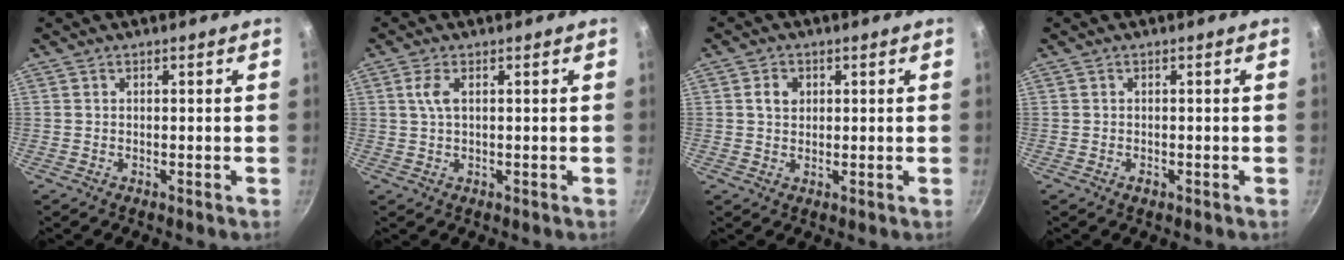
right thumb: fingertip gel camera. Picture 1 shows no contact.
{"total": 3.0, "force": [0.8, 1.3, 2.6], "torque": [-0.057, 0.003, 0.017]}
{"total": 3.3, "force": [0.9, 2.6, 1.8], "torque": [-0.017, 0.002, 0.014]}
{"total": 0.9, "force": [-0.4, 0.6, 0.5], "torque": [-0.006, 0.000, -0.008]}